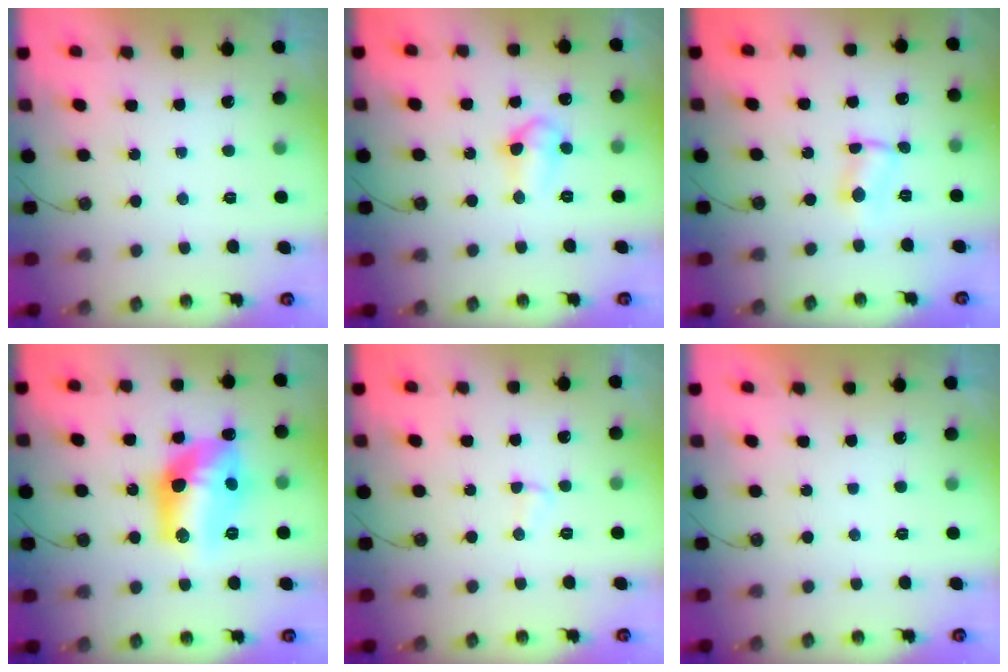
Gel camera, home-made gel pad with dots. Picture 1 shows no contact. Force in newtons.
{"total": 8.3, "press": 7.4, "slide": 3.8}
{"total": 3.0, "press": 3.0, "slide": 0.3}
{"total": 15.6, "press": 15.5, "slide": 1.0}
{"total": 2.5, "press": 2.5, "slide": 0.4}
{"total": 0.0}